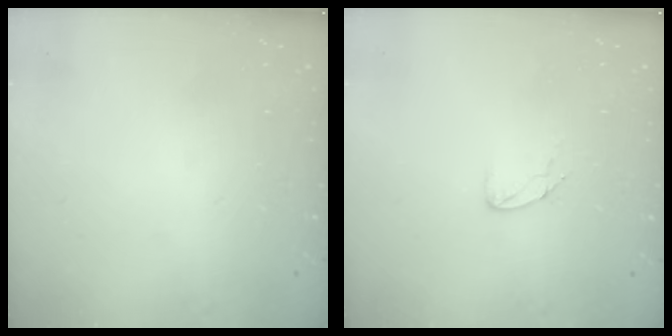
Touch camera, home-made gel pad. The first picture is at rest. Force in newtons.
{"total": 4.9, "press": 4.9, "slide": 0.4}